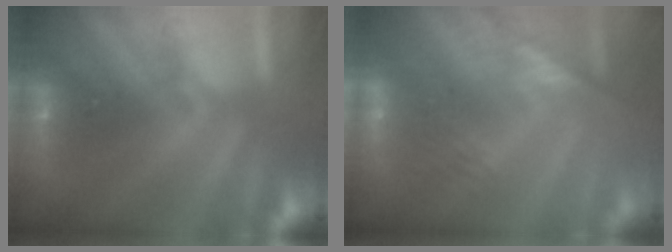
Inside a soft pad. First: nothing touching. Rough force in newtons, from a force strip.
{"total": 2.7}